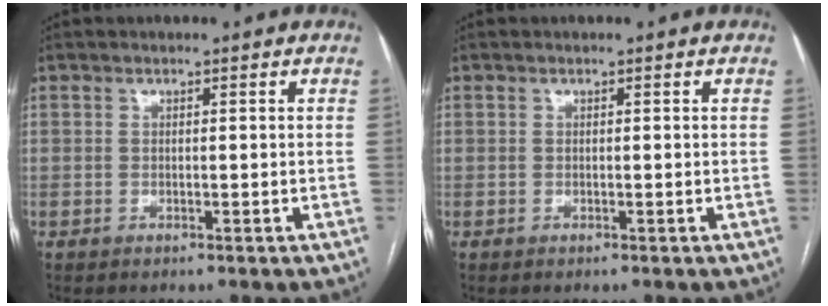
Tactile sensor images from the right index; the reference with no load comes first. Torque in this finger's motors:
{"motor_torque": [0.00, 0.00, 0.02, 0.01]}